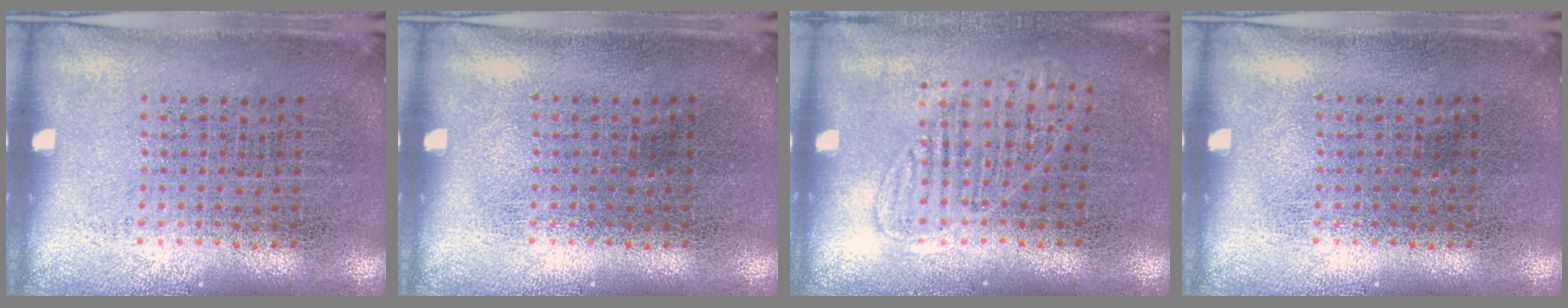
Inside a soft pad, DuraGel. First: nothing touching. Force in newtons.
{"total": 0.0}
{"total": 1.3, "press": 1.2, "slide": 0.7}
{"total": 0.0}